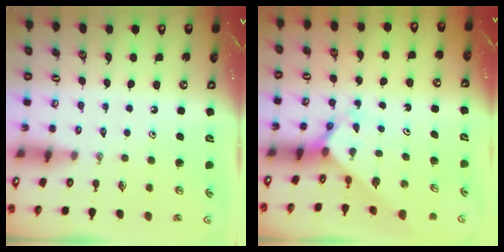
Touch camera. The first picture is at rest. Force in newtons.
{"total": 2.3, "press": 2.3, "slide": 0.2}